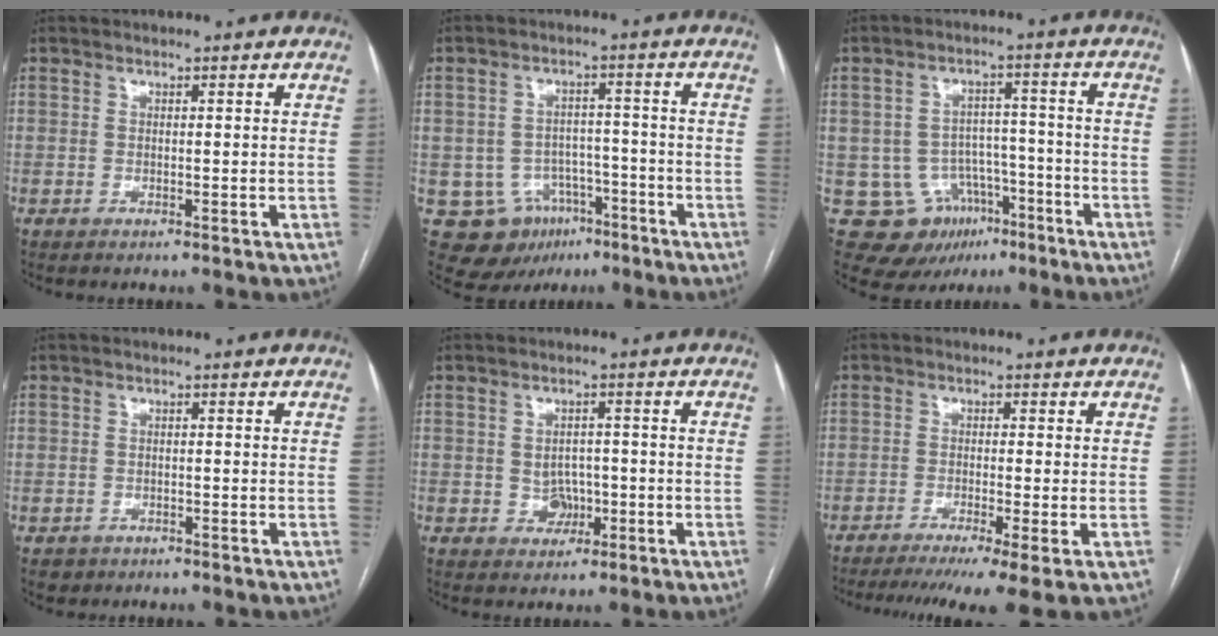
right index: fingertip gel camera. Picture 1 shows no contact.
{"total": 10.0, "force": [-4.9, 8.0, 3.3], "torque": [-0.056, 0.018, -0.062]}
{"total": 10.3, "force": [-4.7, 8.6, 3.2], "torque": [-0.054, 0.023, -0.059]}
{"total": 1.8, "force": [-0.9, 1.5, 0.0], "torque": [-0.004, 0.004, -0.013]}
{"total": 3.5, "force": [-0.7, 3.0, 1.7], "torque": [-0.023, 0.007, -0.004]}
{"total": 8.5, "force": [-5.7, -0.4, 6.3], "torque": [-0.094, -0.014, -0.089]}